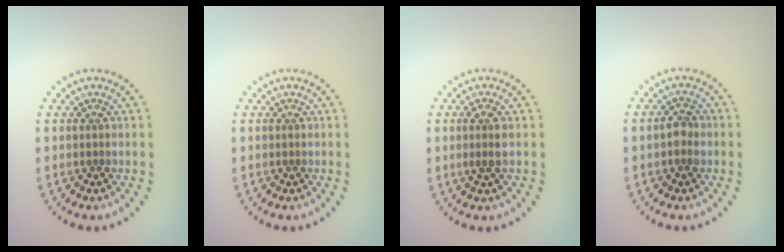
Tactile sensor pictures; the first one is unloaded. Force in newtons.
{"total": 0.0}
{"total": 1.5, "press": 1.3, "slide": 0.7}
{"total": 1.5, "press": 1.5, "slide": 0.3}